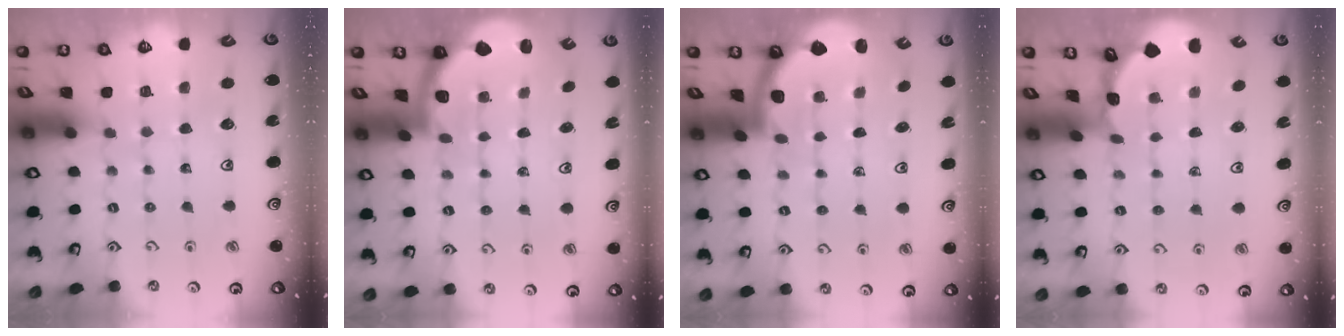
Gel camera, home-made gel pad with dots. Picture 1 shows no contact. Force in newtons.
{"total": 2.0, "press": 2.0, "slide": 0.5}
{"total": 2.0, "press": 2.0, "slide": 0.3}
{"total": 0.7, "press": 0.7, "slide": 0.1}